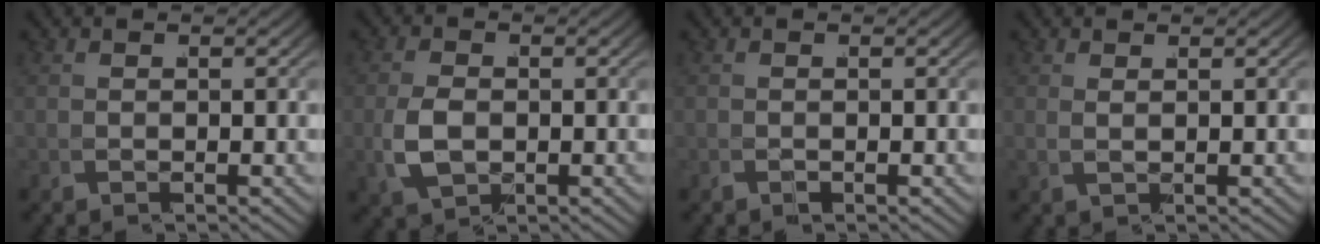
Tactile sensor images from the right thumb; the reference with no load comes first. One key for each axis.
{"total": 3.9, "fx": -0.3, "fy": 2.7, "fz": 2.8, "tx": -0.077, "ty": -0.012, "tz": 0.010}
{"total": 0.0}
{"total": 0.9, "fx": 0.7, "fy": 0.3, "fz": 0.5, "tx": -0.022, "ty": 0.003, "tz": 0.017}